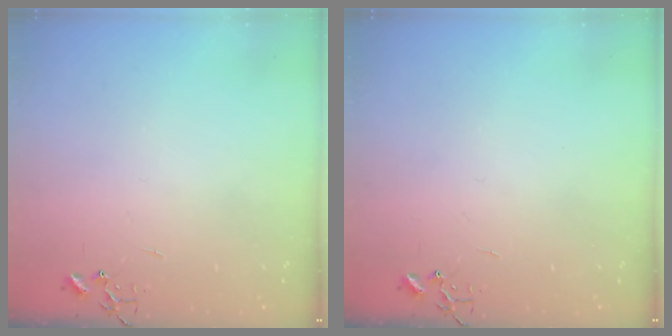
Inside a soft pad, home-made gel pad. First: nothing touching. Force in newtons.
{"total": 0.0}